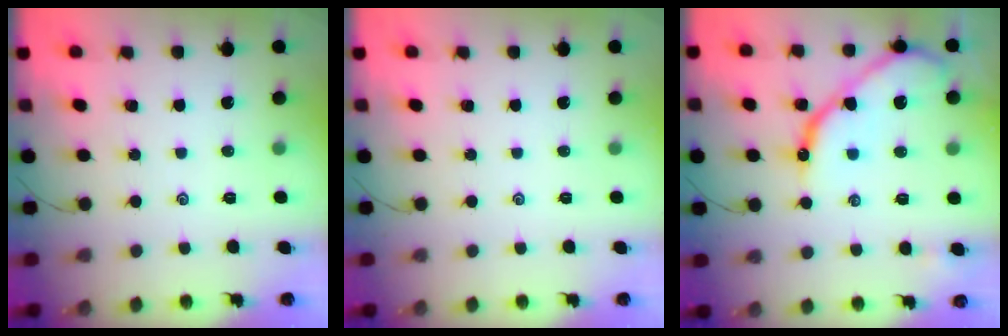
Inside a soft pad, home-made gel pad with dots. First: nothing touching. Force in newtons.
{"total": 0.0}
{"total": 12.2, "press": 12.1, "slide": 1.4}